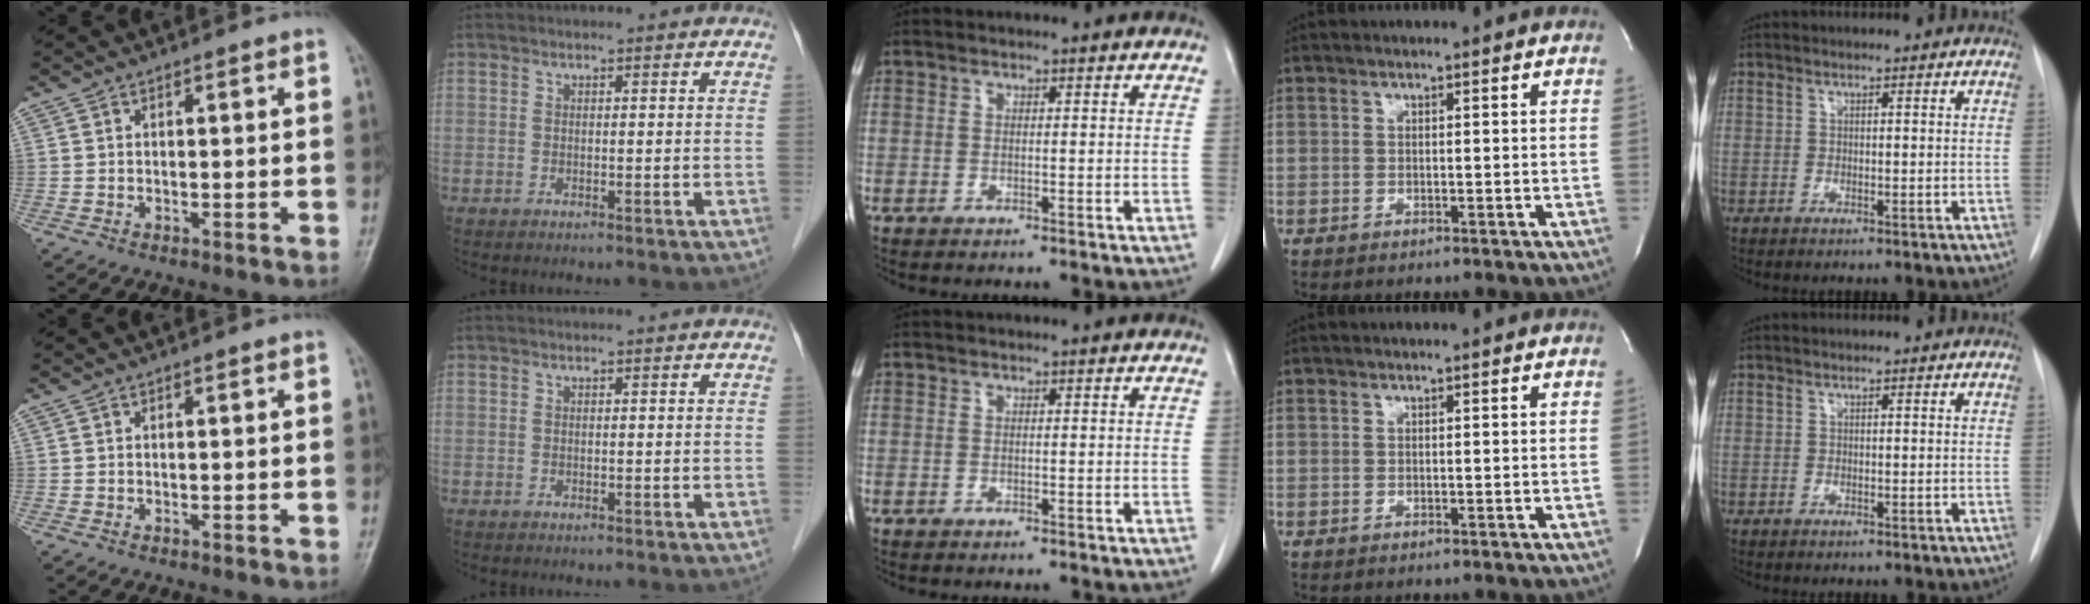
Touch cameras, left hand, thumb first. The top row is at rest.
{}